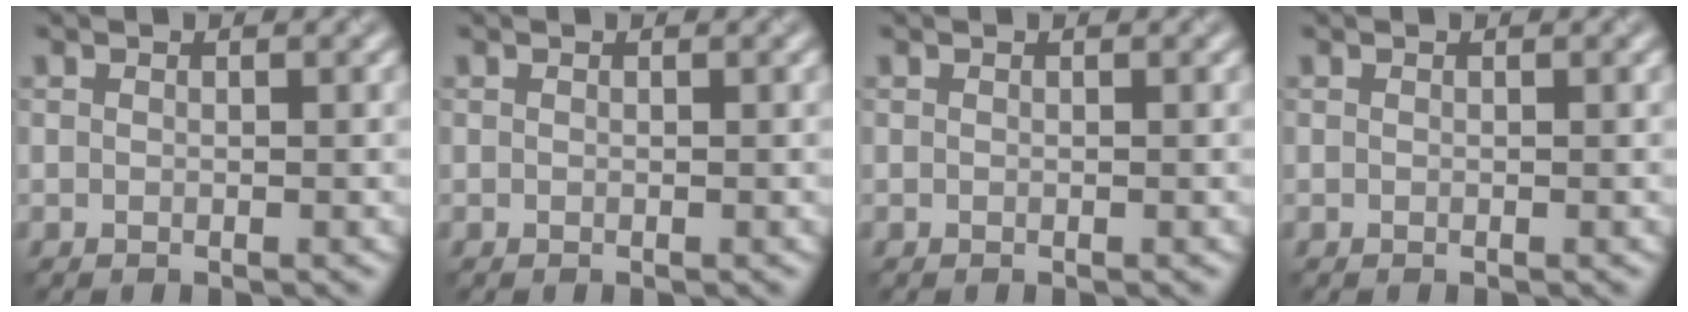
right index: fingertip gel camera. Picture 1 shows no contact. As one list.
[{"total": 0.0}, {"total": 0.0}, {"total": 0.0}]